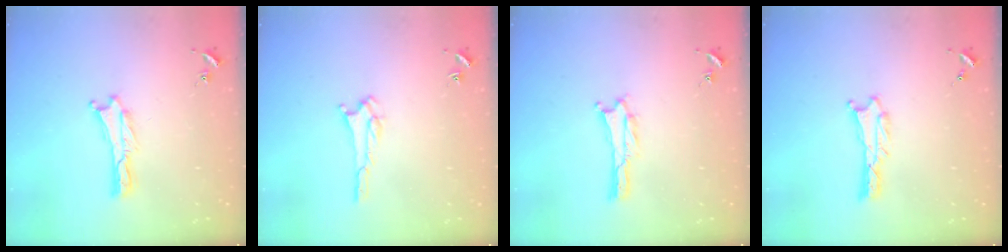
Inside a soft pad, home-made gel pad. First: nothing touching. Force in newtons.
{"total": 2.1, "press": 2.1, "slide": 0.2}
{"total": 0.0}
{"total": 0.8, "press": 0.8, "slide": 0.1}